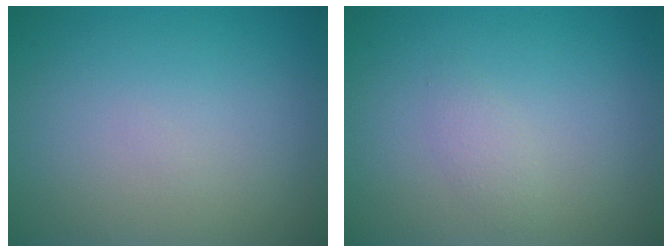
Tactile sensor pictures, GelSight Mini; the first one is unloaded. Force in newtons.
{"total": 1.1, "press": 1.1, "slide": 0.1}